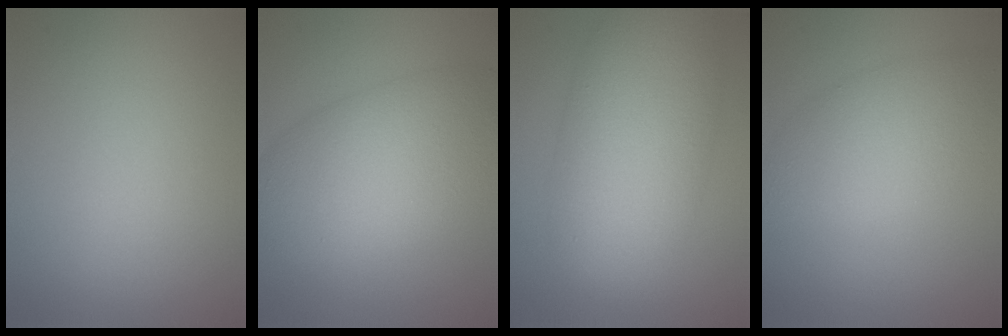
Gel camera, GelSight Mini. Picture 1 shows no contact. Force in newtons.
{"total": 9.0, "press": 9.0, "slide": 0.4}
{"total": 9.3, "press": 9.3, "slide": 0.3}
{"total": 5.5, "press": 5.5, "slide": 0.3}